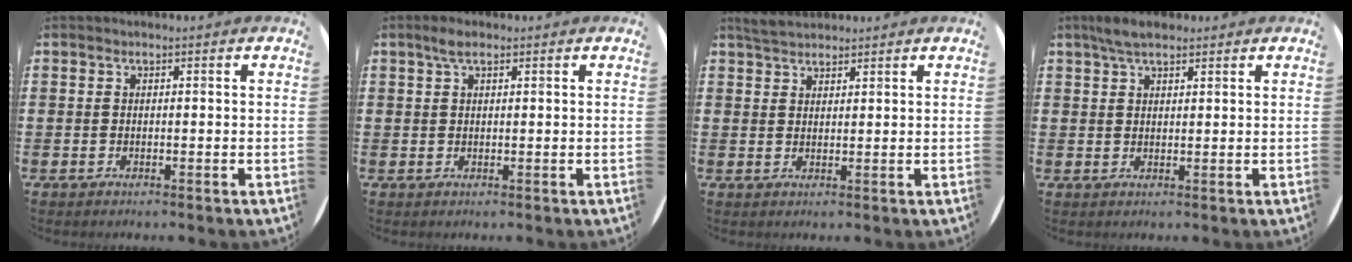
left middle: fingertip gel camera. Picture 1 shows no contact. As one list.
[{"total": 2.1, "force": [1.2, 0.8, 1.4], "torque": [-0.022, 0.003, 0.019]}, {"total": 3.0, "force": [2.8, 0.8, 0.7], "torque": [-0.019, 0.000, 0.054]}, {"total": 3.5, "force": [2.7, 1.2, 1.8], "torque": [-0.032, 0.005, 0.048]}]